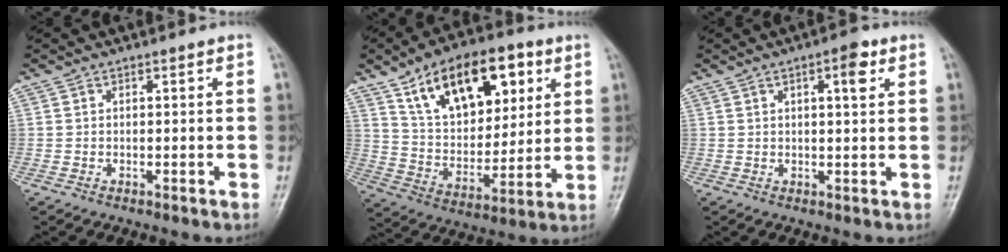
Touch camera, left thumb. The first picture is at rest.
{"total": 20.5, "force": [9.8, 11.3, 14.1], "torque": [-0.172, -0.032, 0.171]}
{"total": 4.2, "force": [1.9, 1.3, 3.6], "torque": [-0.046, -0.003, 0.025]}